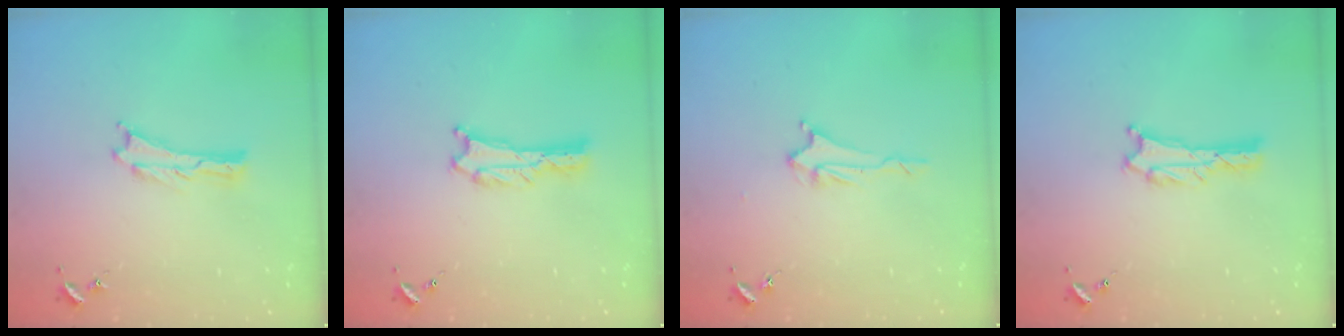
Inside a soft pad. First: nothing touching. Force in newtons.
{"total": 0.7, "press": 0.7, "slide": 0.1}
{"total": 2.0, "press": 2.0, "slide": 0.4}
{"total": 1.3, "press": 1.2, "slide": 0.1}